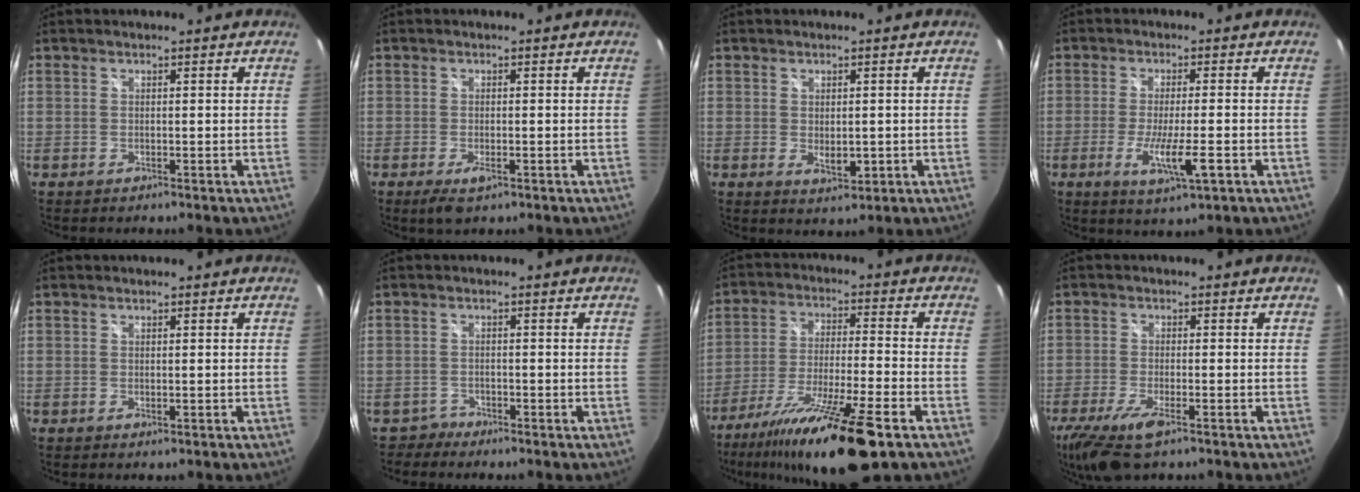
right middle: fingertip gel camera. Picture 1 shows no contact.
{"total": 3.2, "force": [-1.7, 1.2, 2.5], "torque": [-0.049, -0.012, -0.026]}
{"total": 3.4, "force": [-0.4, 2.0, 2.7], "torque": [-0.042, -0.007, -0.002]}
{"total": 7.6, "force": [-2.8, 0.7, 7.0], "torque": [-0.133, -0.019, -0.048]}
{"total": 0.5, "force": [-0.1, 0.3, 0.5], "torque": [-0.008, 0.000, -0.001]}
{"total": 1.5, "force": [-1.3, 0.6, -0.6], "torque": [0.011, 0.008, -0.025]}
{"total": 19.3, "force": [-13.3, 1.4, 13.9], "torque": [-0.259, -0.042, -0.226]}
{"total": 9.9, "force": [-6.2, 2.8, 7.2], "torque": [-0.165, -0.036, -0.116]}